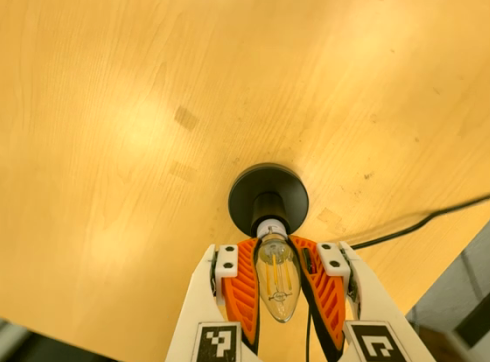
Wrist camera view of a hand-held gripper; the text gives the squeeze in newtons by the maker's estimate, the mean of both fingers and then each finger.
{"total": 28.3, "left": 34.5, "right": 22.2}